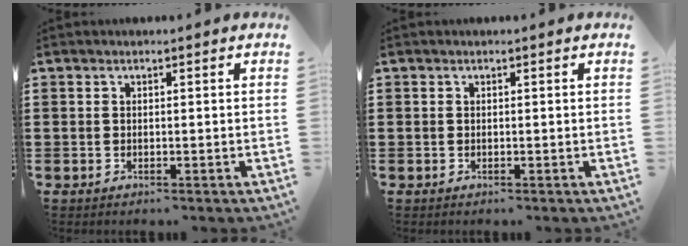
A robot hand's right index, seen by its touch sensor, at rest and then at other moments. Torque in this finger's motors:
{"motor_torque": [-0.79, 1.35, 0.00, 0.00]}